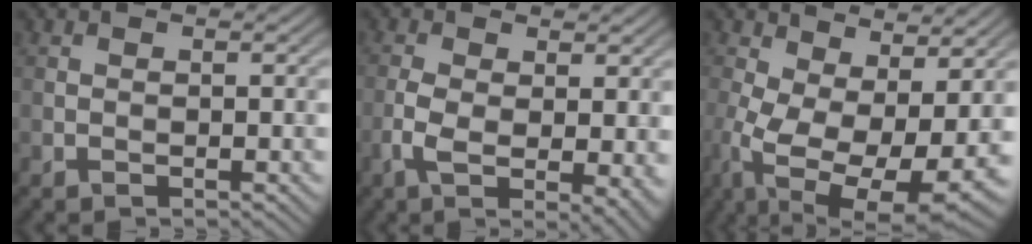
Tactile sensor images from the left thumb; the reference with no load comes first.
{"total": 7.1, "force": [-0.9, 3.0, 6.4], "torque": [-0.135, -0.011, -0.014]}
{"total": 13.9, "force": [-1.6, 7.2, 11.8], "torque": [-0.237, -0.038, -0.006]}